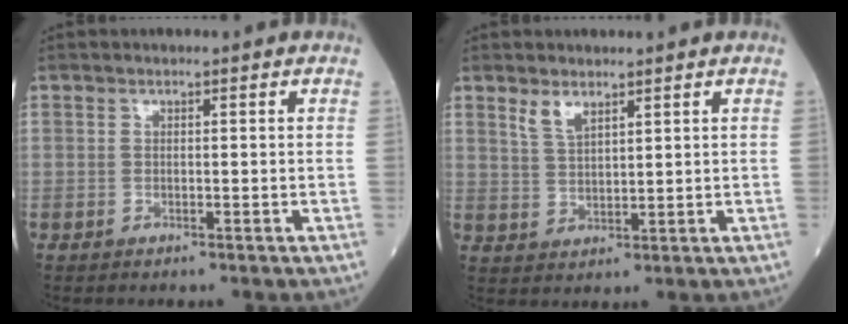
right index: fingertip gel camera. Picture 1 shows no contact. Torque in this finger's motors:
{"motor_torque": [0.39, 0.41, 0.06, 0.05]}